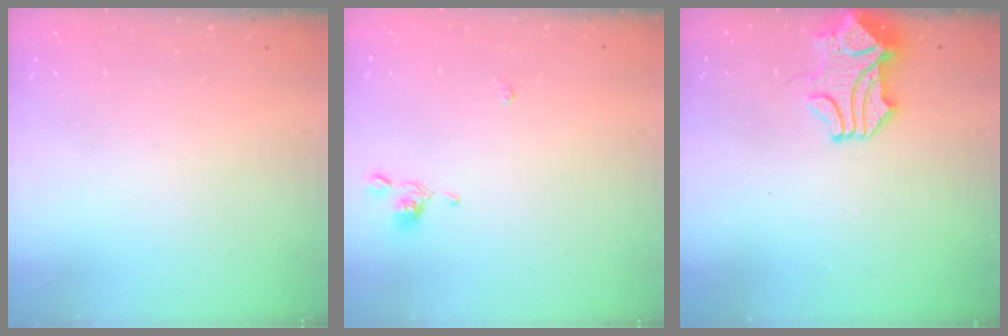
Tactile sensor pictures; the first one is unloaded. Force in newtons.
{"total": 0.0}
{"total": 1.0, "press": 0.0, "slide": 1.0}